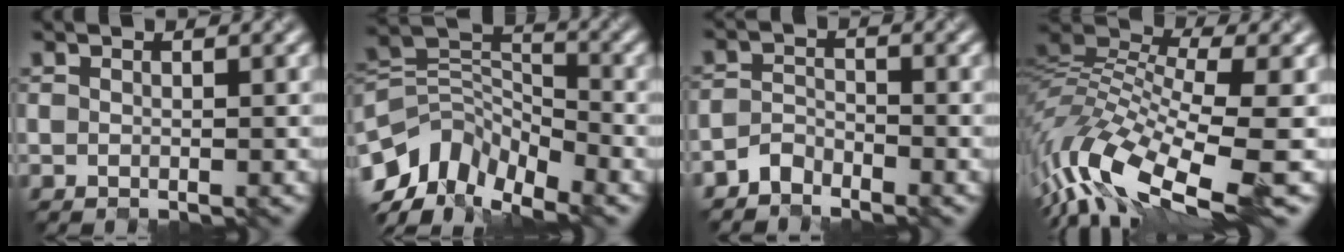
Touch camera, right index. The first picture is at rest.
{"total": 8.7, "force": [-5.4, 5.0, 4.6], "torque": [-0.077, -0.007, -0.113]}
{"total": 1.9, "force": [-1.8, 0.7, 0.1], "torque": [0.000, 0.007, -0.039]}
{"total": 11.0, "force": [-4.2, 4.6, 9.1], "torque": [-0.197, -0.008, -0.081]}